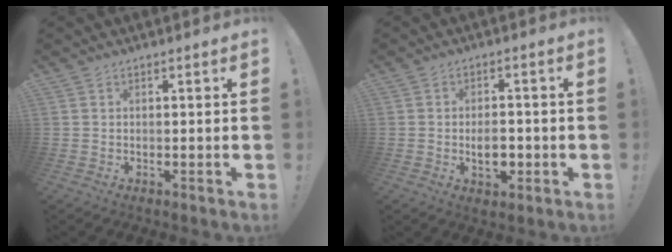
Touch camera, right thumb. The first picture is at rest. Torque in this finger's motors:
{"motor_torque": [-0.10, 0.17, 0.21, -0.21, 0.03]}